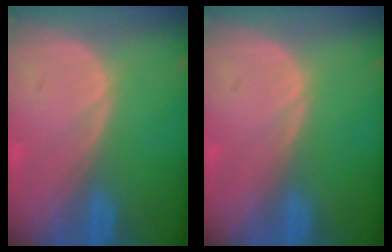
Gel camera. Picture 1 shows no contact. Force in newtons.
{"total": 0.0}